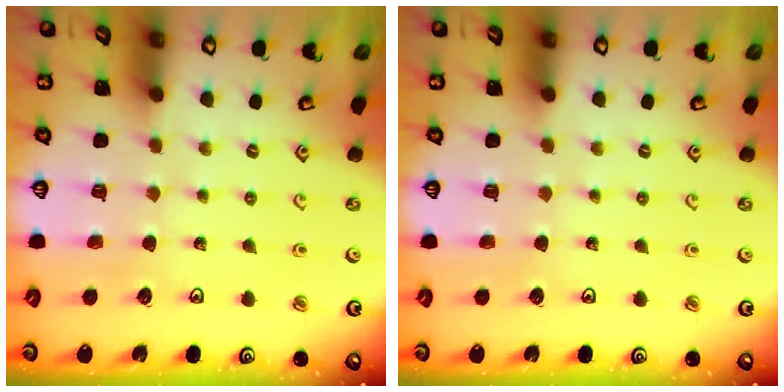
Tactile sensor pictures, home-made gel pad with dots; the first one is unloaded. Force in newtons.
{"total": 0.0}